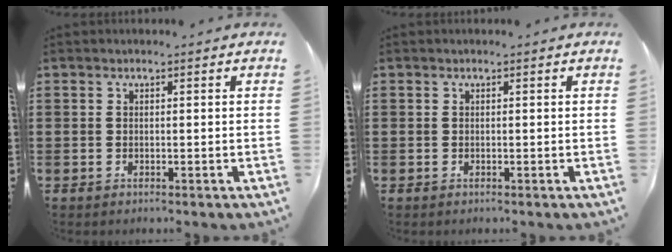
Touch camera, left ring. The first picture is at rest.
{"total": 0.0}